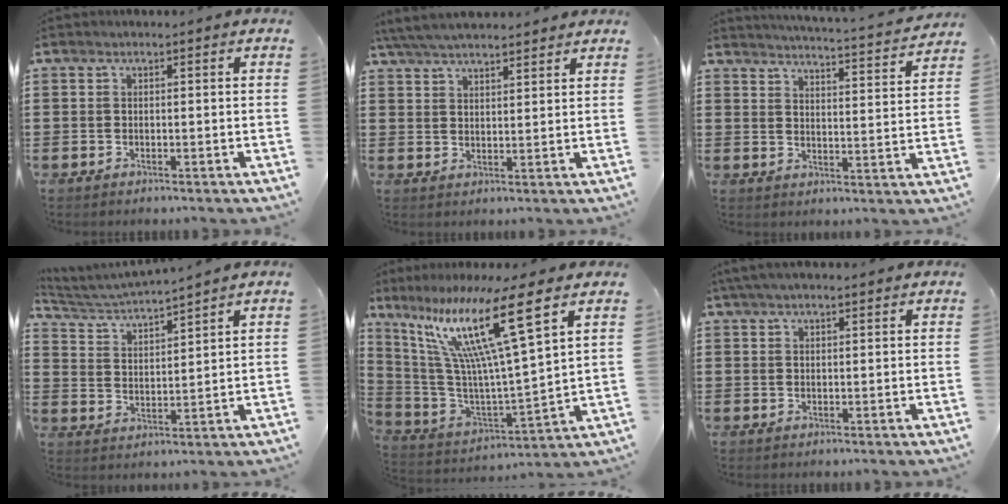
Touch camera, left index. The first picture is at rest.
{"total": 5.4, "force": [5.0, 0.6, 1.8], "torque": [-0.050, -0.010, 0.094]}
{"total": 3.6, "force": [3.5, -0.6, 0.8], "torque": [-0.026, -0.035, 0.053]}
{"total": 3.6, "force": [3.5, -0.3, 0.8], "torque": [-0.034, -0.029, 0.054]}
{"total": 16.8, "force": [9.1, 0.9, 14.1], "torque": [-0.314, -0.048, 0.132]}
{"total": 2.5, "force": [2.0, 0.5, 1.4], "torque": [-0.031, 0.006, 0.038]}